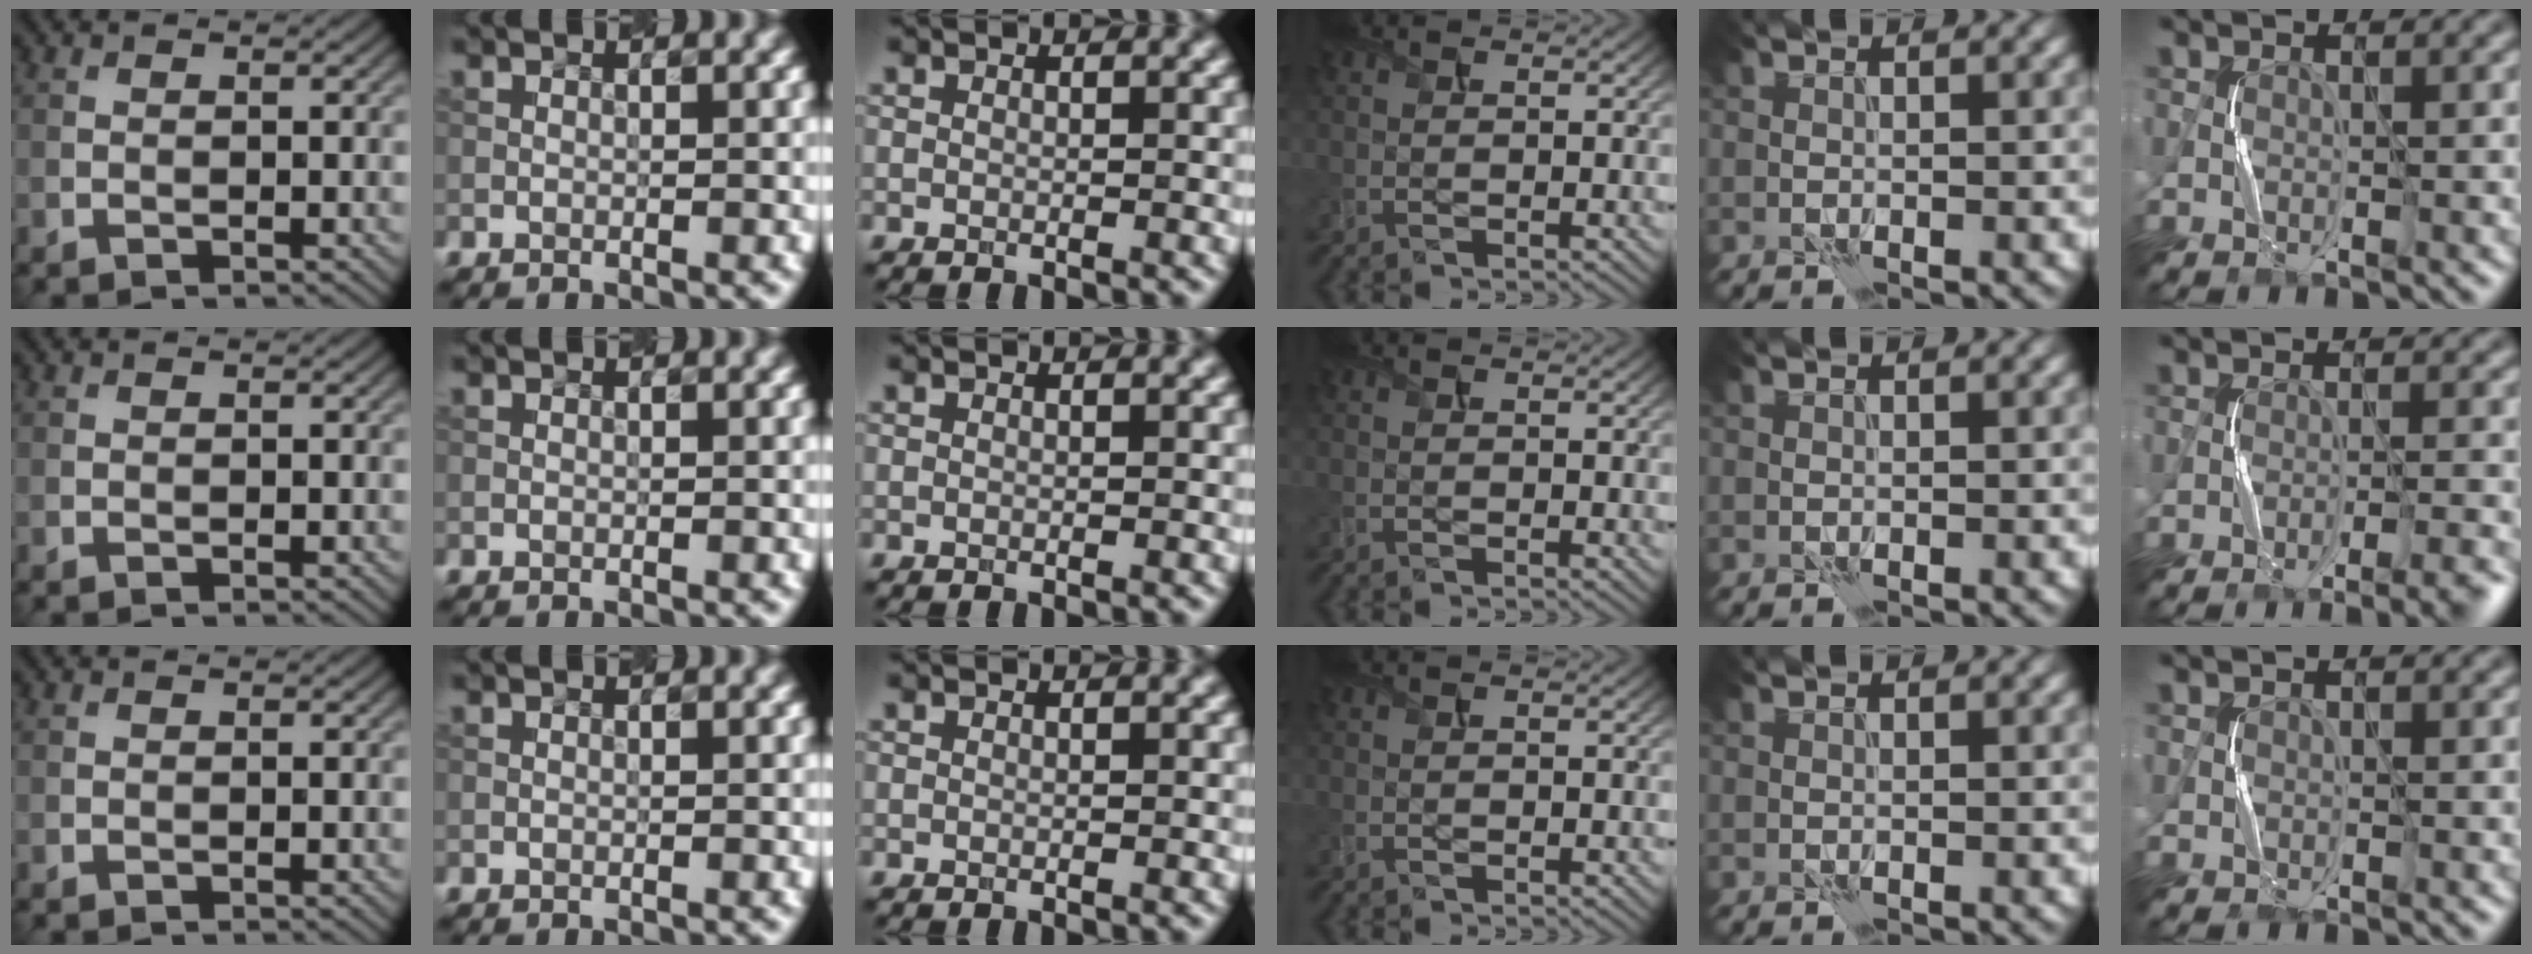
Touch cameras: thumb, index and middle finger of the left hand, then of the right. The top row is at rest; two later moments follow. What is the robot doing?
{"motion": "squeeze", "object": "paper clamp"}